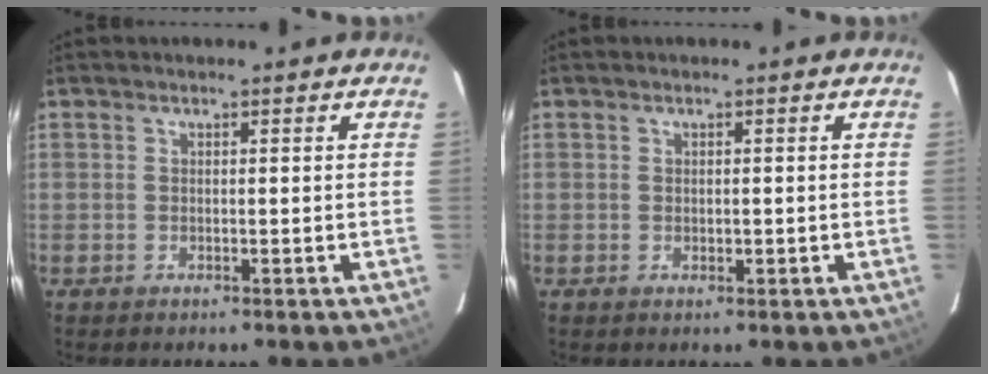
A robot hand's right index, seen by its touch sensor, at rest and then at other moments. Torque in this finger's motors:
{"motor_torque": [-0.16, 0.10, -0.02, 0.00]}